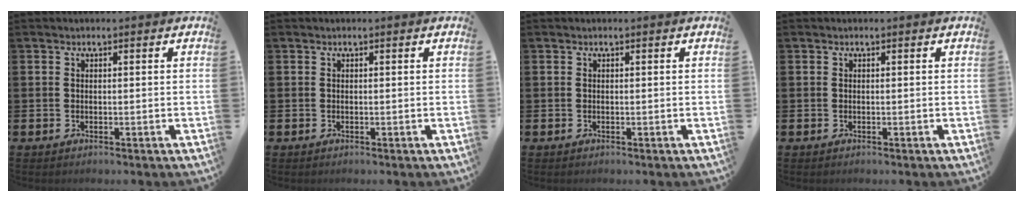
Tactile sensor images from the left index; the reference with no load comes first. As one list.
[{"total": 0.0}, {"total": 0.0}, {"total": 0.0}]